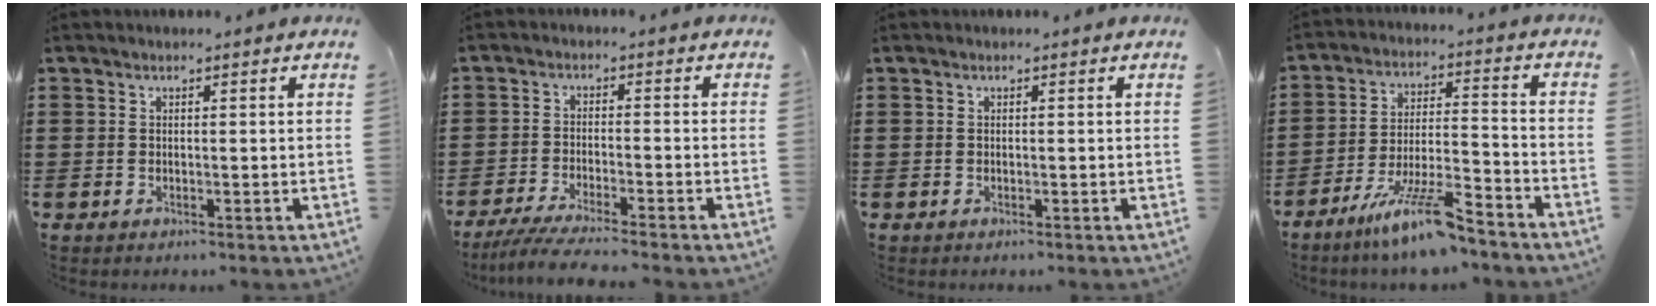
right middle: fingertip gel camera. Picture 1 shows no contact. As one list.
[{"total": 4.5, "force": [-4.1, -0.2, 1.8], "torque": [-0.044, -0.016, -0.081]}, {"total": 0.0}, {"total": 10.4, "force": [-8.0, 1.4, 6.6], "torque": [-0.128, 0.008, -0.152]}]